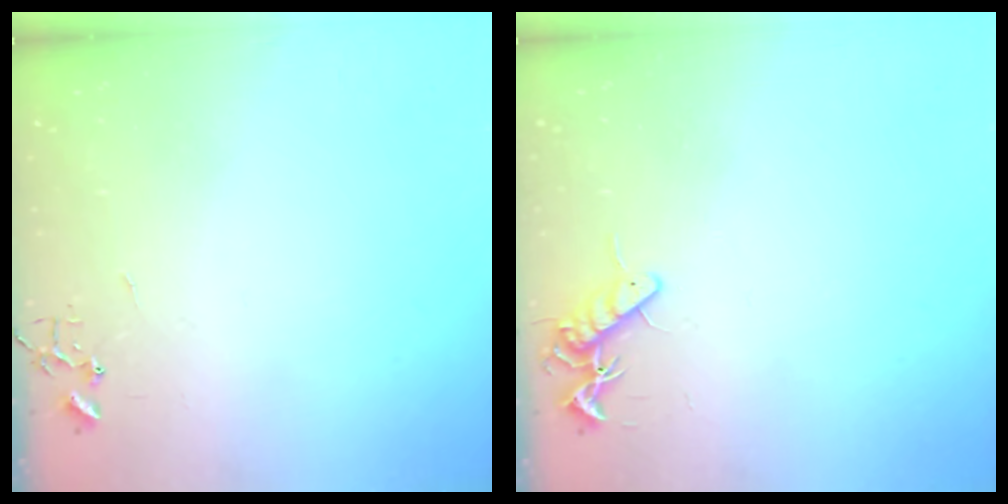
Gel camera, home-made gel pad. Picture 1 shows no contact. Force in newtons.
{"total": 8.1, "press": 8.1, "slide": 0.8}